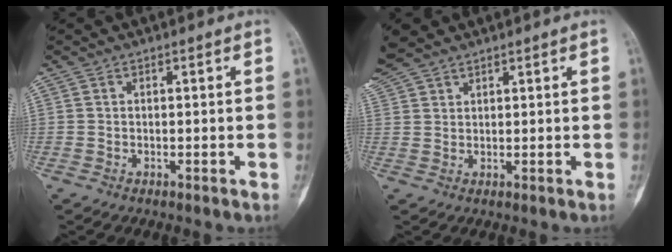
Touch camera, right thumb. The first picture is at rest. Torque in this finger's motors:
{"motor_torque": [-1.13, 2.22, 0.11, 0.35, 0.14]}